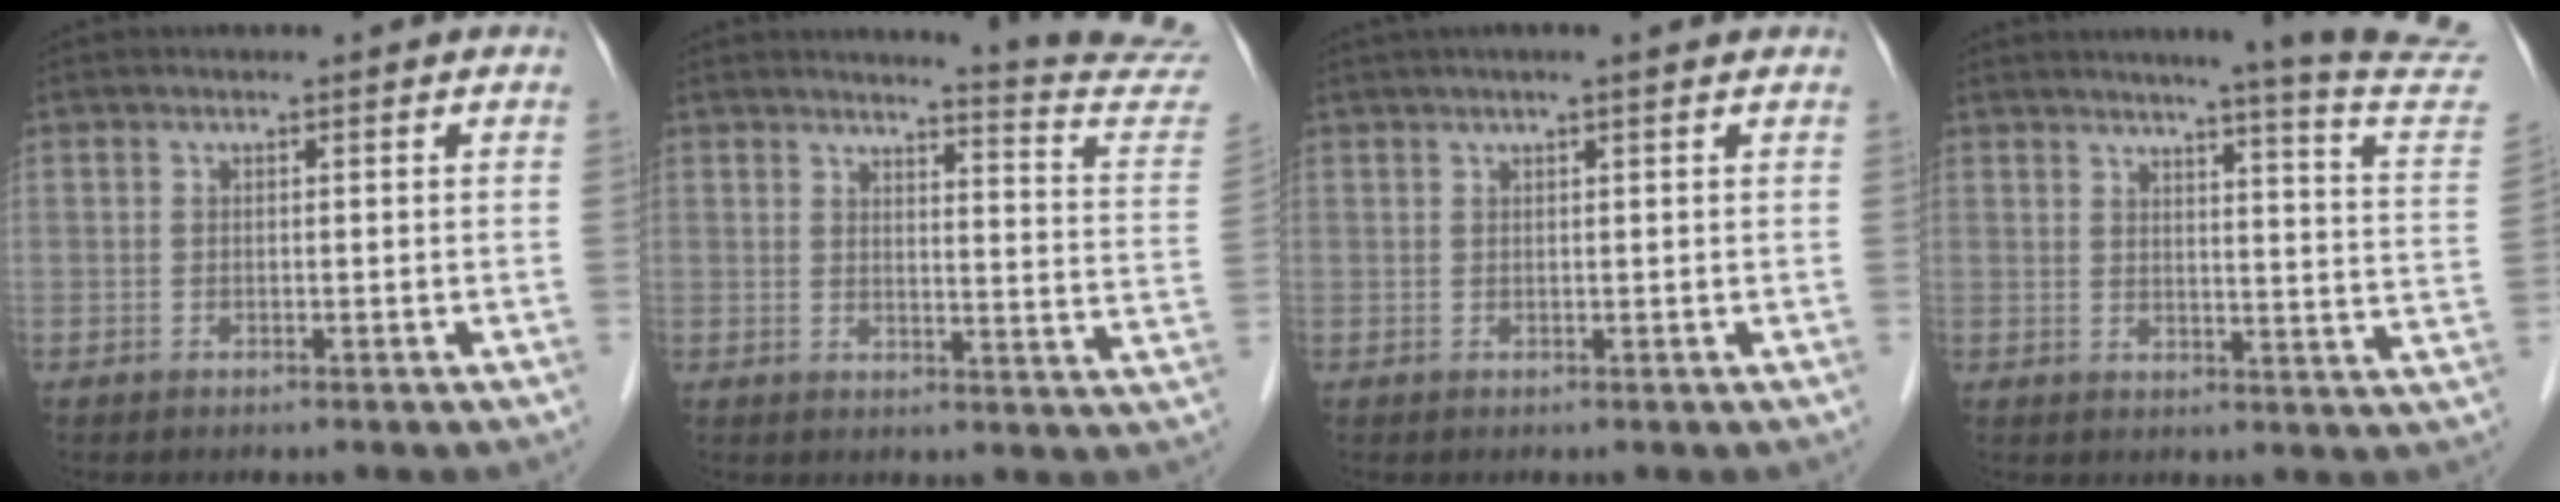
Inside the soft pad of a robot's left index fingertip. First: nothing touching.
{"total": 13.9, "force": [13.8, -1.7, 1.5], "torque": [-0.014, -0.127, 0.133]}
{"total": 4.3, "force": [3.4, -0.2, 2.7], "torque": [-0.038, 0.031, 0.051]}
{"total": 17.0, "force": [15.5, -2.6, 6.6], "torque": [-0.090, -0.103, 0.163]}